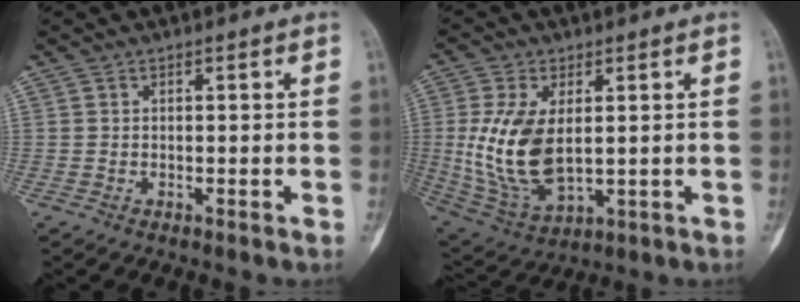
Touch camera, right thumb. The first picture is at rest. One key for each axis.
{"total": 13.9, "fx": 1.1, "fy": 7.7, "fz": 11.6, "tx": -0.228, "ty": -0.012, "tz": 0.038}